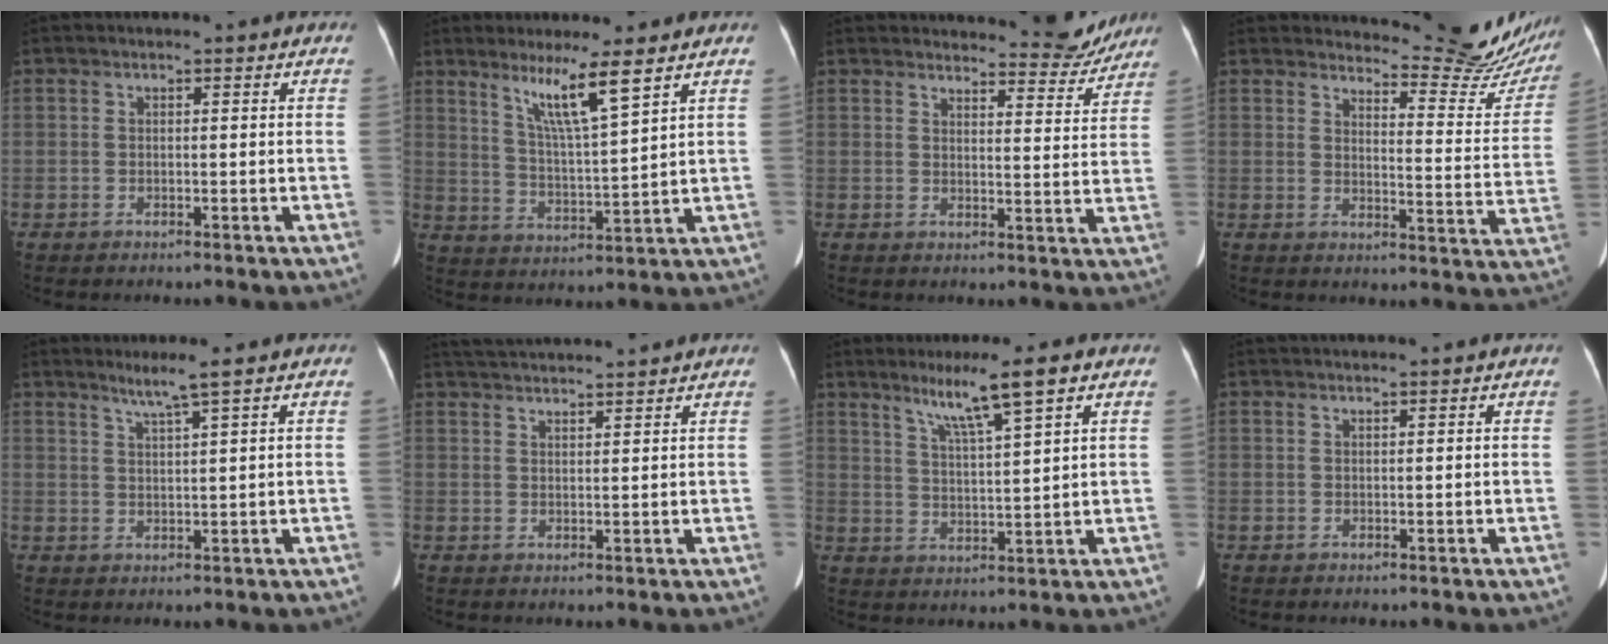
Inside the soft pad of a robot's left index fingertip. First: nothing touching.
{"total": 7.7, "force": [5.1, -0.9, 5.8], "torque": [-0.107, -0.014, 0.096]}
{"total": 8.5, "force": [8.3, 1.4, 0.9], "torque": [0.003, -0.024, 0.091]}
{"total": 14.1, "force": [13.9, 0.8, 1.9], "torque": [-0.014, -0.091, 0.152]}
{"total": 3.3, "force": [2.4, -1.1, 2.0], "torque": [-0.043, -0.006, 0.049]}
{"total": 9.5, "force": [9.0, -0.1, 3.1], "torque": [-0.060, 0.033, 0.137]}
{"total": 7.8, "force": [5.0, -0.8, 6.0], "torque": [-0.106, -0.002, 0.091]}
{"total": 3.8, "force": [3.4, -0.1, 1.7], "torque": [-0.018, 0.030, 0.050]}